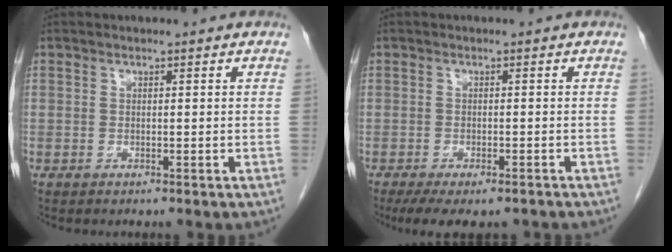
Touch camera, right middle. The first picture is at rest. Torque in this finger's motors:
{"motor_torque": [0.79, -0.54, 0.12, 0.06]}